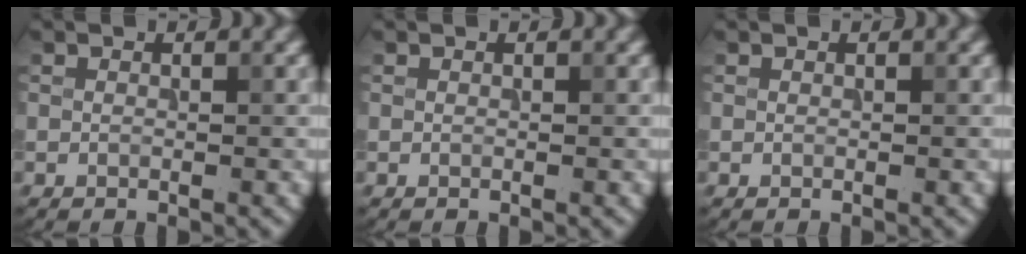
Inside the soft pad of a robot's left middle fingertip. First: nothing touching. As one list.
[{"total": 0.0}, {"total": 0.0}]